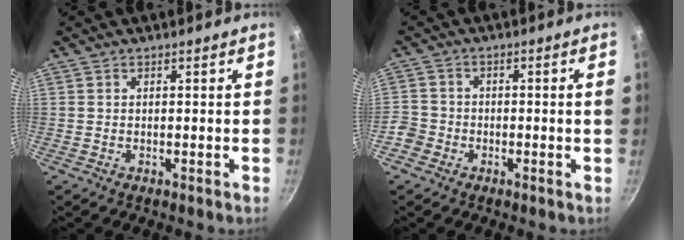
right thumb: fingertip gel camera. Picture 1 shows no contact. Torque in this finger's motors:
{"motor_torque": [0.02, -0.05, 0.21, -0.02, 0.01]}